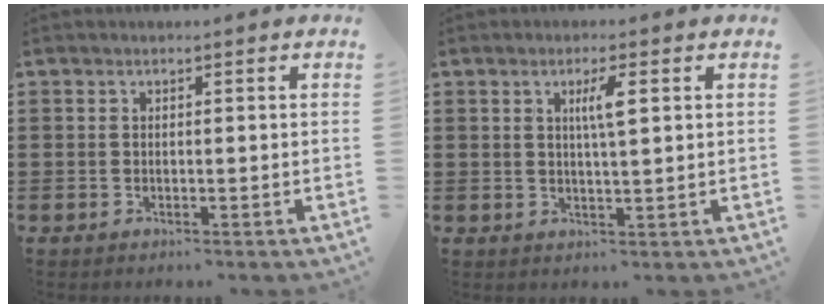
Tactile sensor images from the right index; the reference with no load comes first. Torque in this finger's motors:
{"motor_torque": [0.09, -0.07, 0.27, 0.08]}